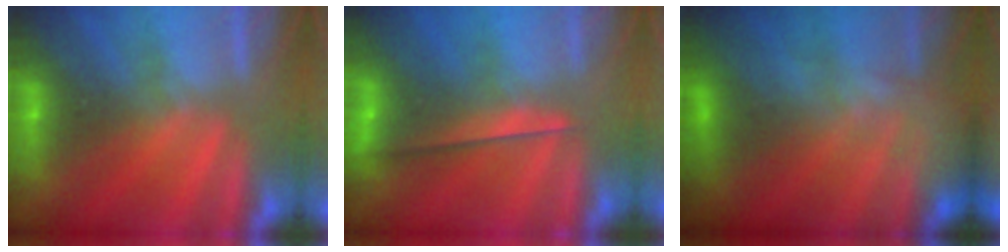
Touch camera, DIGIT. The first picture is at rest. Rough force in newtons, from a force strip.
{"total": 2.4}
{"total": 6.3}